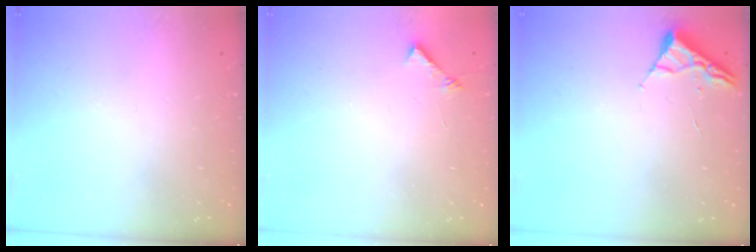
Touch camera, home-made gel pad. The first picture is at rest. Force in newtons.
{"total": 5.6, "press": 5.5, "slide": 0.6}
{"total": 2.6, "press": 2.6, "slide": 0.3}